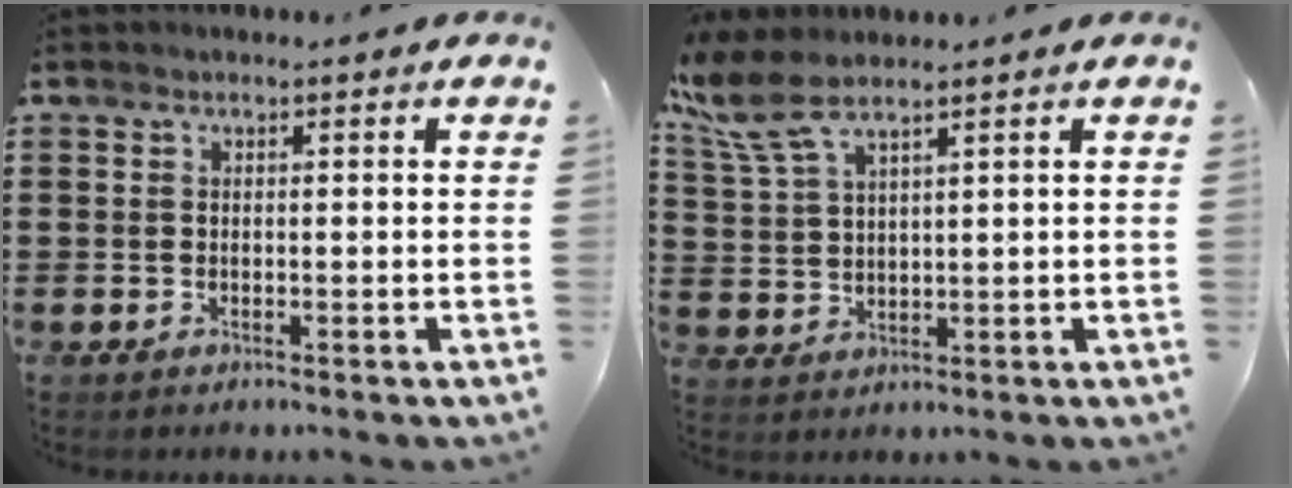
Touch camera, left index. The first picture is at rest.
{"total": 6.2, "force": [4.5, 1.3, 4.0], "torque": [-0.109, -0.015, 0.077]}